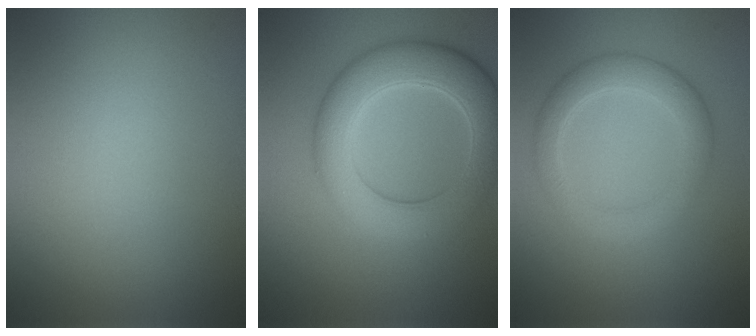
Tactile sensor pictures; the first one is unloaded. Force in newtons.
{"total": 6.9, "press": 6.9, "slide": 0.2}
{"total": 3.3, "press": 3.3, "slide": 0.2}